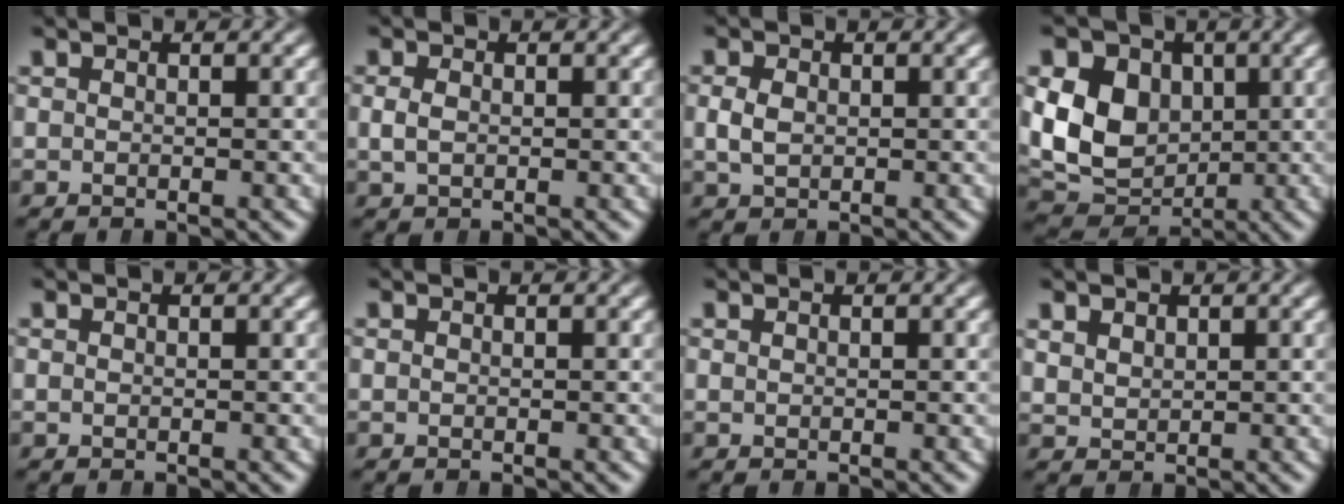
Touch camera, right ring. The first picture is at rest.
{"total": 1.2, "force": [0.0, 0.8, 0.9], "torque": [-0.026, -0.007, 0.008]}
{"total": 2.2, "force": [0.0, 1.7, 1.4], "torque": [-0.031, -0.007, 0.009]}
{"total": 12.2, "force": [0.9, 10.2, 6.7], "torque": [-0.128, -0.022, 0.018]}
{"total": 0.0}
{"total": 0.0}
{"total": 0.6, "force": [0.3, -0.5, 0.1], "torque": [0.003, -0.001, 0.008]}
{"total": 1.7, "force": [1.4, 0.9, 0.3], "torque": [-0.007, -0.002, 0.036]}